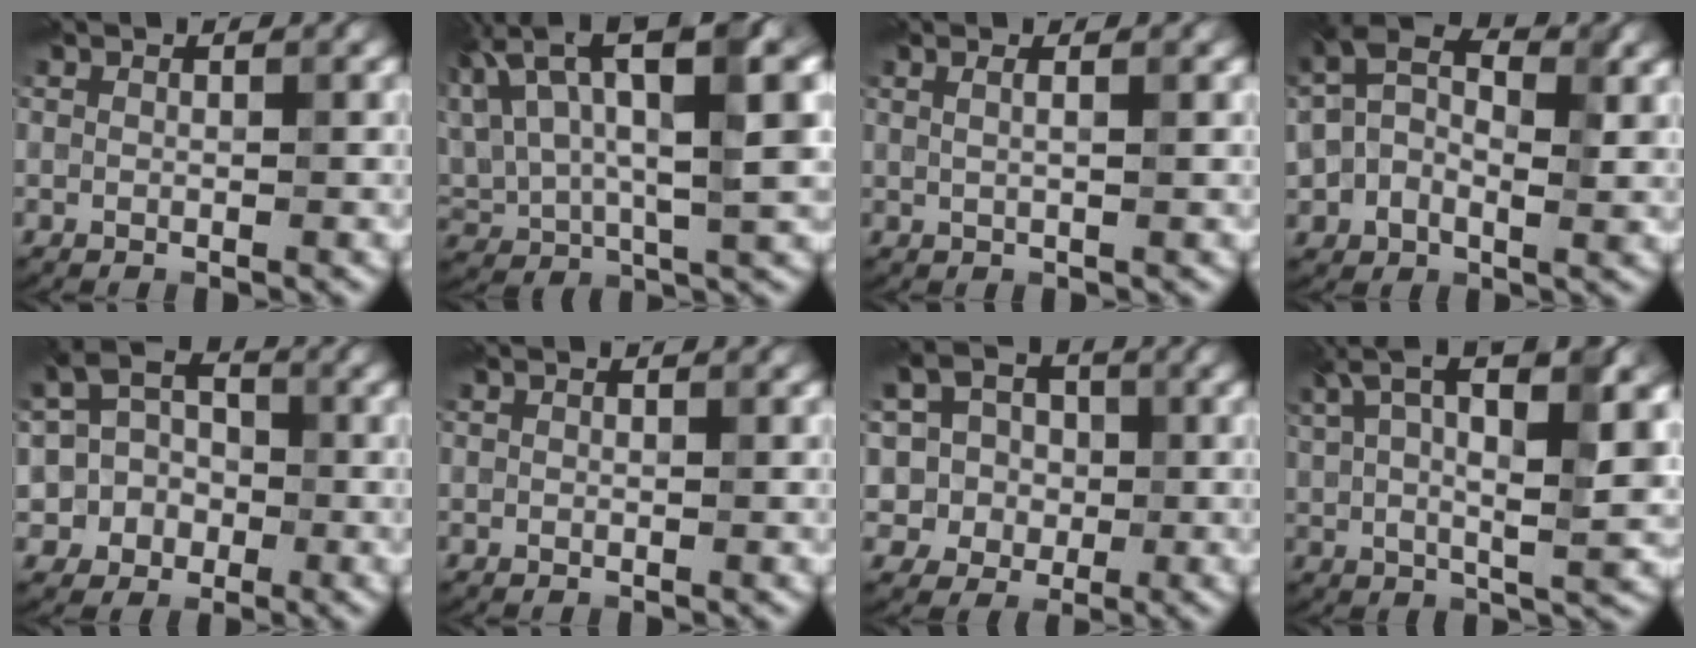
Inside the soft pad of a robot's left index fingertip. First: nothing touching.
{"total": 14.0, "force": [5.9, 5.1, 11.7], "torque": [-0.229, 0.028, 0.104]}
{"total": 3.1, "force": [1.3, 1.6, 2.3], "torque": [-0.010, 0.013, -0.017]}
{"total": 8.1, "force": [1.2, 5.3, 6.1], "torque": [-0.121, 0.010, 0.005]}
{"total": 4.4, "force": [-1.3, 3.8, 1.8], "torque": [-0.022, 0.007, -0.029]}
{"total": 0.0}
{"total": 5.8, "force": [0.7, 5.2, 2.4], "torque": [-0.036, 0.019, -0.018]}
{"total": 10.8, "force": [4.7, 3.6, 9.1], "torque": [-0.166, 0.012, 0.077]}